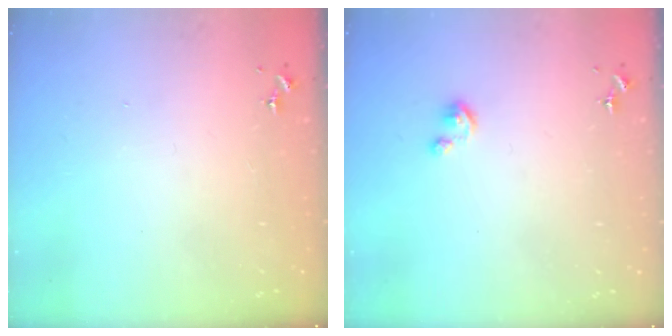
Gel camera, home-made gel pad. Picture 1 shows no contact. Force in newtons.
{"total": 2.6, "press": 2.6, "slide": 0.3}